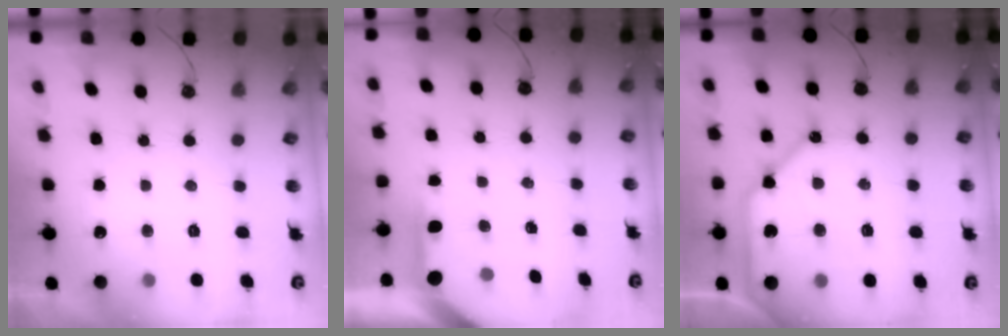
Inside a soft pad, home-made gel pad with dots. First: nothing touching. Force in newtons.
{"total": 3.9, "press": 3.9, "slide": 0.5}
{"total": 16.9, "press": 16.8, "slide": 1.8}